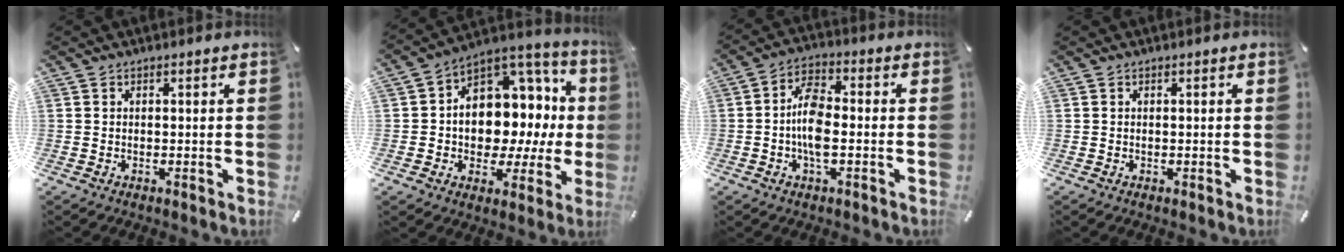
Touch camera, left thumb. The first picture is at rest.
{"total": 12.1, "force": [0.8, 10.1, 6.6], "torque": [-0.074, -0.041, 0.019]}
{"total": 8.2, "force": [-1.4, 3.9, 7.1], "torque": [-0.139, 0.008, -0.024]}
{"total": 0.0}